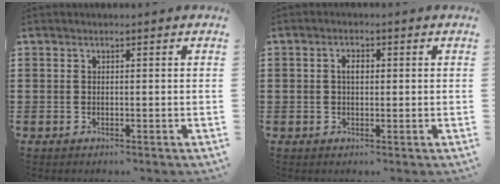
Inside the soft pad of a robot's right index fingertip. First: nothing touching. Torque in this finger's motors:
{"motor_torque": [0.31, -0.30, 0.06, 0.05]}